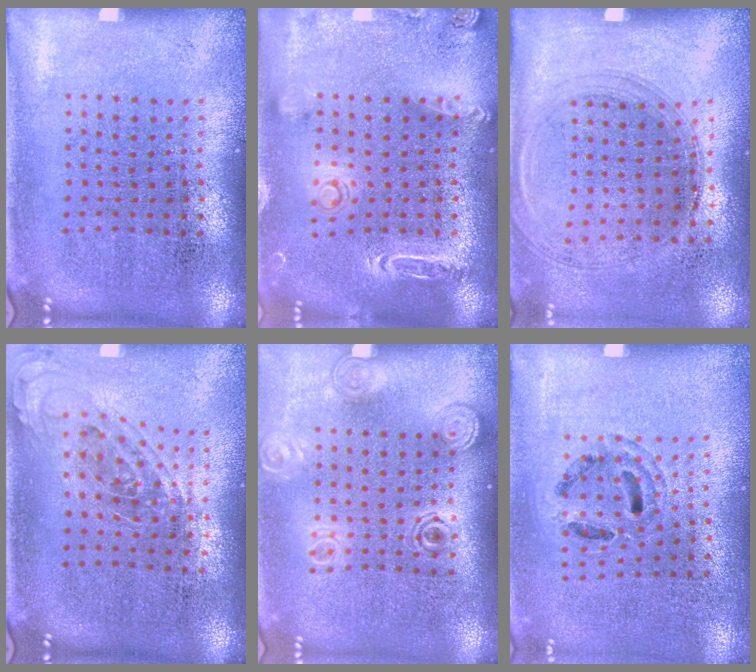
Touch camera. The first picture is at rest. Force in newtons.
{"total": 2.0, "press": 1.9, "slide": 0.5}
{"total": 1.4, "press": 1.2, "slide": 0.6}
{"total": 0.7, "press": 0.7, "slide": 0.2}
{"total": 1.5, "press": 1.2, "slide": 0.9}
{"total": 0.9, "press": 0.9, "slide": 0.1}